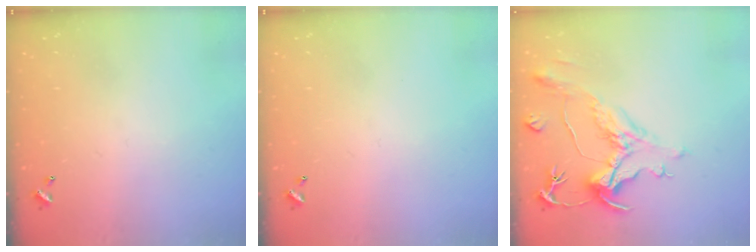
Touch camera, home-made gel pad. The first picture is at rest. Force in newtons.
{"total": 0.0}
{"total": 1.6, "press": 0.0, "slide": 1.6}